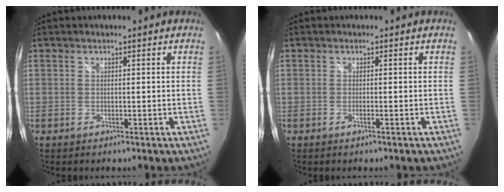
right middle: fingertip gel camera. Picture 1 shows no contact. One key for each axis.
{"total": 0.8, "fx": -0.3, "fy": -0.4, "fz": 0.7, "tx": -0.008, "ty": 0.001, "tz": -0.007}